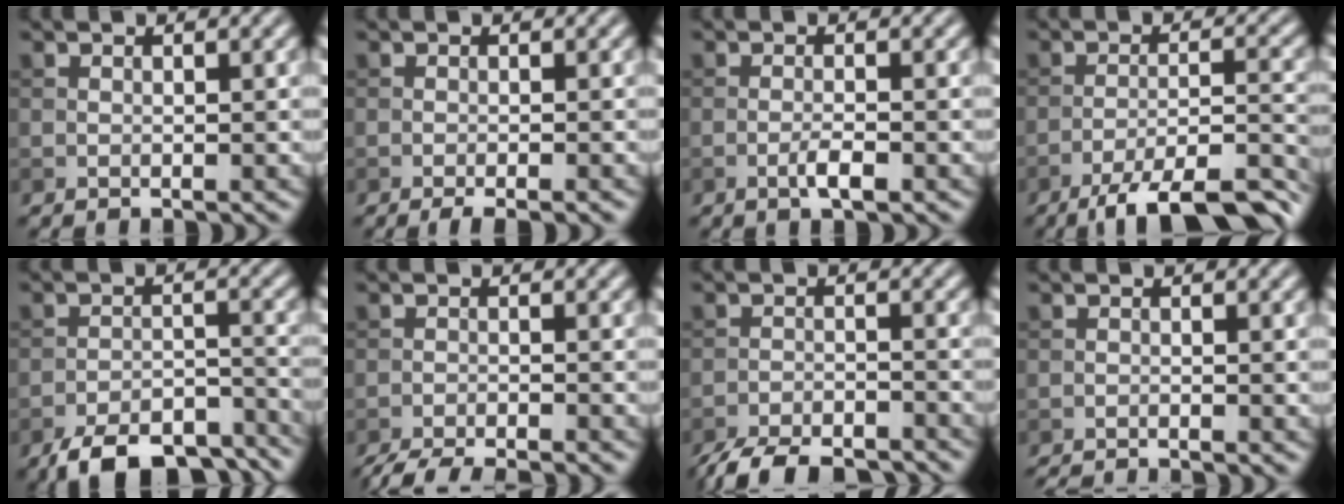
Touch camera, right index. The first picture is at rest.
{"total": 2.3, "force": [-1.4, 0.4, 1.8], "torque": [-0.024, 0.001, -0.025]}
{"total": 1.9, "force": [-0.9, 0.3, 1.6], "torque": [-0.029, 0.003, -0.019]}
{"total": 9.9, "force": [-7.7, 2.0, 5.9], "torque": [-0.090, 0.005, -0.123]}
{"total": 10.1, "force": [-8.2, 3.5, 4.7], "torque": [-0.071, -0.016, -0.125]}
{"total": 6.0, "force": [-5.5, 0.8, 2.3], "torque": [-0.041, -0.018, -0.090]}
{"total": 7.4, "force": [-6.7, 1.7, 2.8], "torque": [-0.044, -0.017, -0.116]}
{"total": 2.5, "force": [-2.4, 0.2, 0.8], "torque": [-0.015, -0.007, -0.043]}